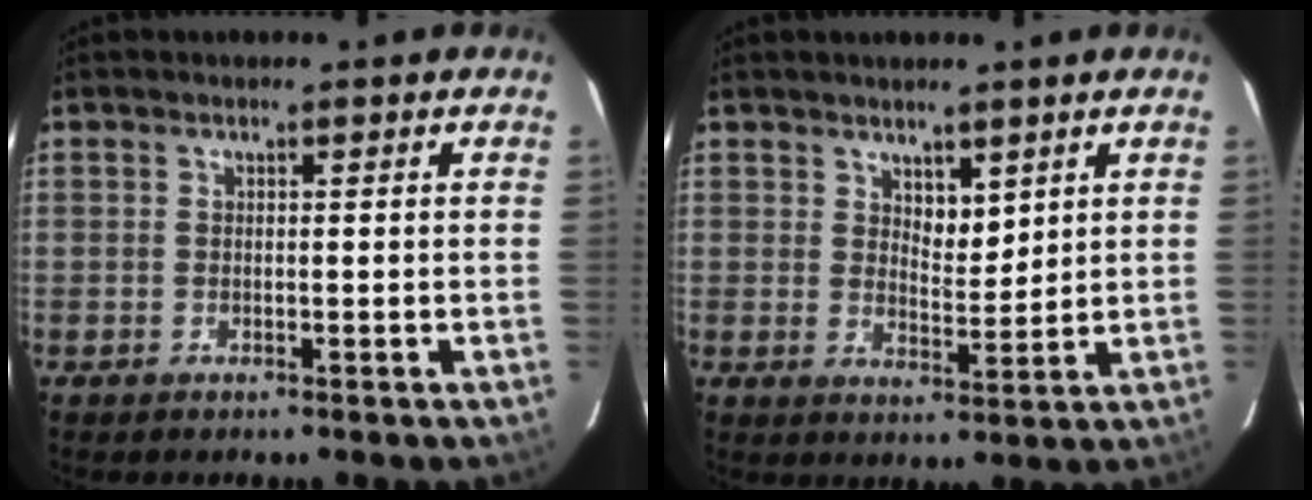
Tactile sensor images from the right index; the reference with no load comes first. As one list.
[{"total": 3.7, "force": [2.3, 1.7, 2.4], "torque": [-0.039, -0.007, 0.045]}]